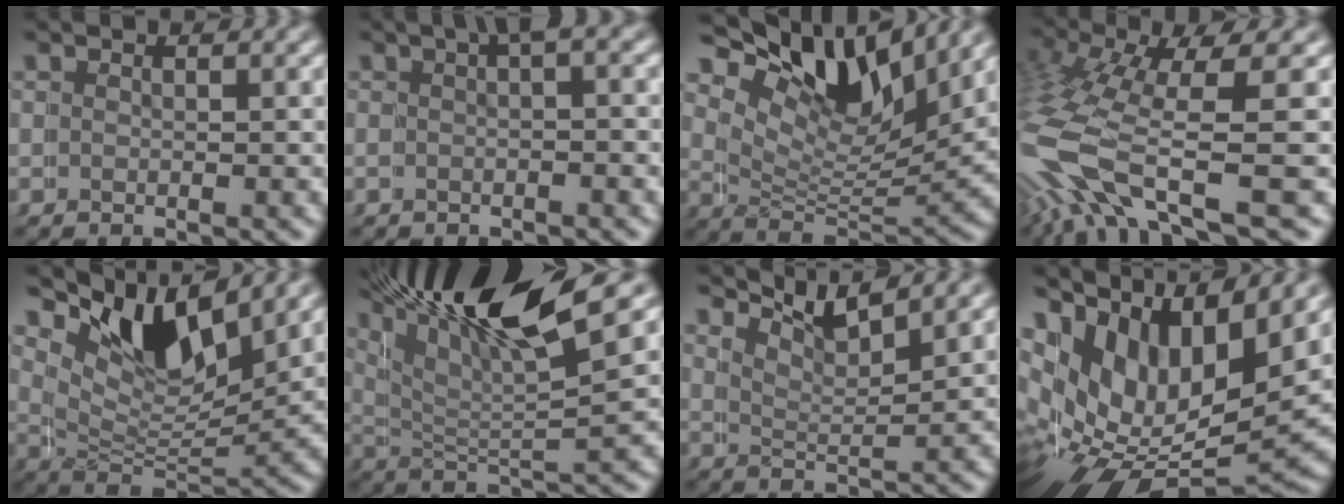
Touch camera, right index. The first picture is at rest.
{"total": 1.5, "force": [0.0, -0.1, 1.5], "torque": [-0.017, 0.006, 0.001]}
{"total": 8.9, "force": [5.8, 3.8, 5.5], "torque": [-0.109, 0.002, 0.093]}
{"total": 6.6, "force": [-1.4, 3.5, 5.4], "torque": [-0.156, -0.036, -0.004]}
{"total": 8.0, "force": [5.2, 3.6, 4.9], "torque": [-0.103, 0.001, 0.087]}
{"total": 12.2, "force": [7.7, 4.6, 8.3], "torque": [-0.146, 0.026, 0.114]}
{"total": 5.7, "force": [5.6, -0.5, 1.0], "torque": [-0.018, 0.007, 0.088]}
{"total": 13.3, "force": [0.8, 9.0, 9.8], "torque": [-0.212, -0.053, 0.039]}